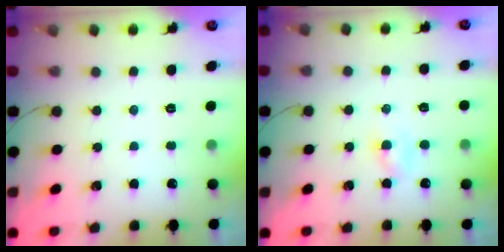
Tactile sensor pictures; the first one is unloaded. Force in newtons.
{"total": 1.6, "press": 1.4, "slide": 0.7}